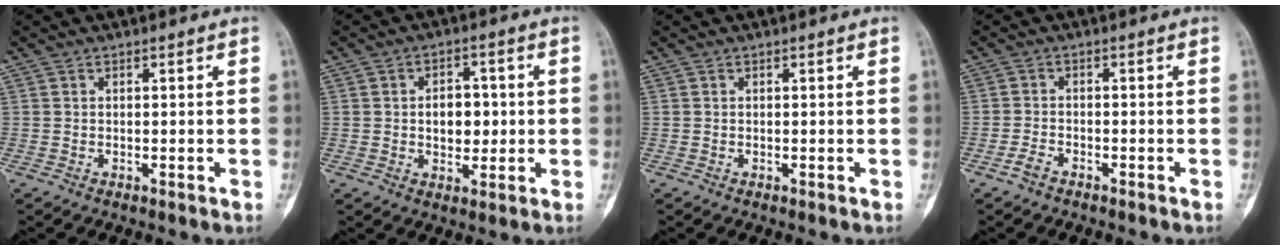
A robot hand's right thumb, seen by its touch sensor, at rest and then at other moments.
{"total": 6.6, "force": [0.1, 4.5, 4.8], "torque": [-0.046, 0.004, 0.004]}
{"total": 0.0}
{"total": 2.1, "force": [-1.6, 0.9, 1.0], "torque": [-0.029, 0.010, -0.032]}